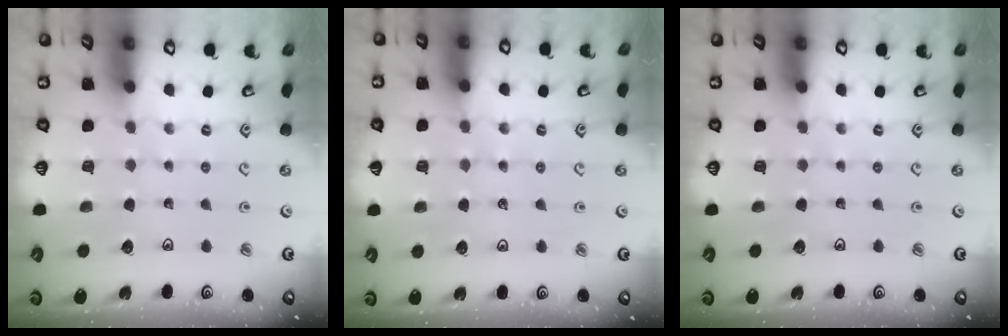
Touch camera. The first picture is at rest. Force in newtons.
{"total": 2.1, "press": 2.1, "slide": 0.4}
{"total": 0.0}